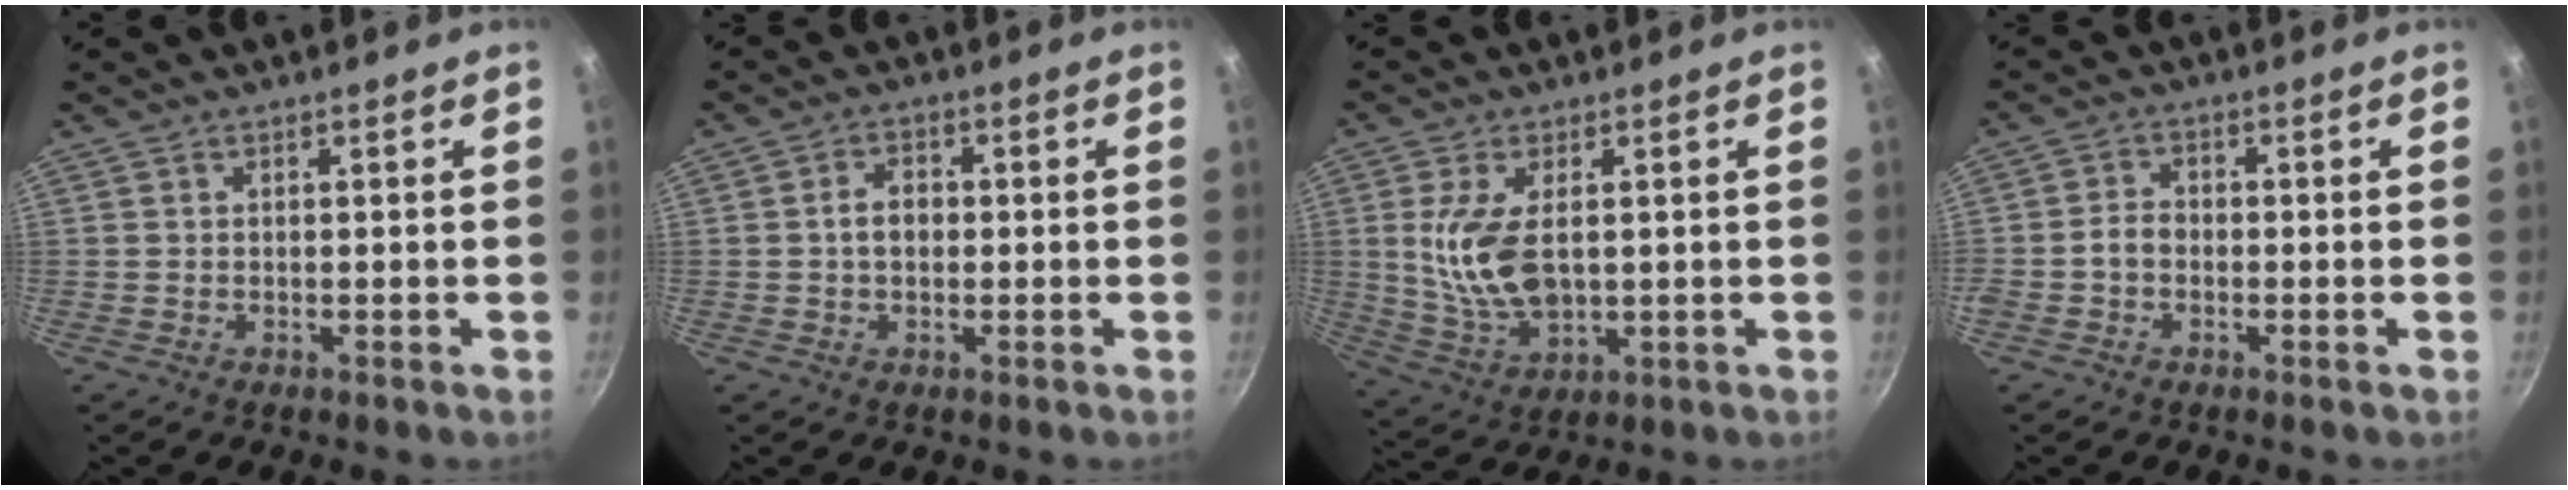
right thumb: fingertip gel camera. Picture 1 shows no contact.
{"total": 3.9, "force": [-0.1, 2.9, 2.6], "torque": [-0.027, 0.014, -0.004]}
{"total": 11.3, "force": [1.4, 6.1, 9.4], "torque": [-0.180, -0.015, 0.036]}
{"total": 3.2, "force": [-1.1, 2.5, 1.7], "torque": [-0.024, 0.019, -0.027]}